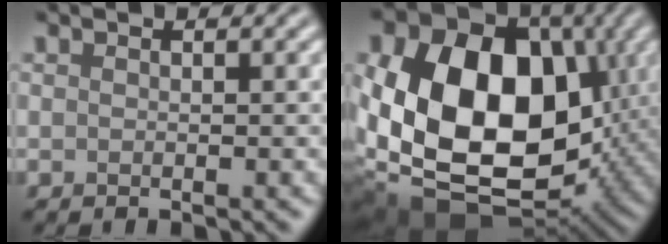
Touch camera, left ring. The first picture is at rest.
{"total": 17.6, "force": [0.6, 12.5, 12.3], "torque": [-0.244, -0.015, 0.000]}